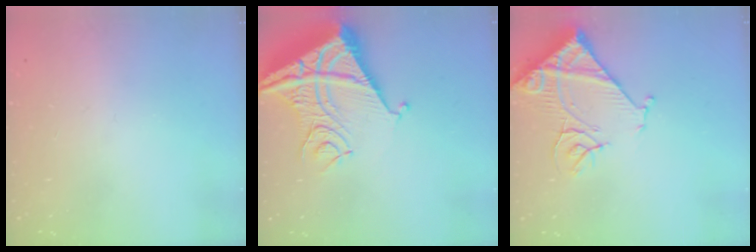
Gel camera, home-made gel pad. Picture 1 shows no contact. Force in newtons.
{"total": 15.2, "press": 15.1, "slide": 1.8}
{"total": 13.6, "press": 13.5, "slide": 1.7}